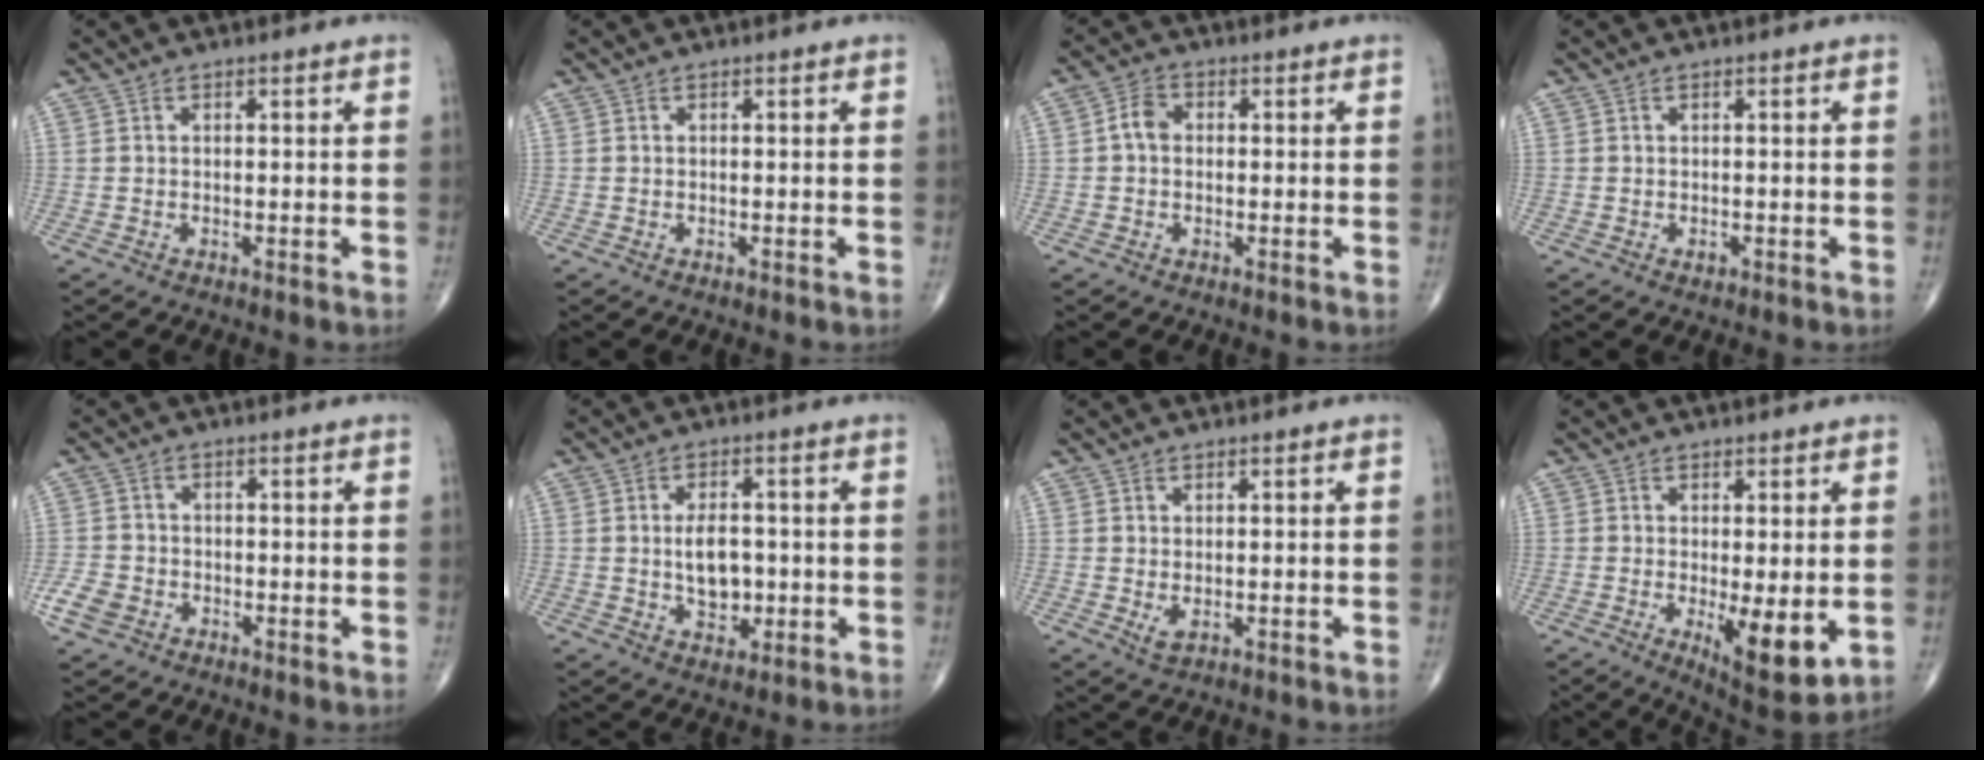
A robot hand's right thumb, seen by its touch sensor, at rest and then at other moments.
{"total": 0.0}
{"total": 3.5, "force": [0.0, 2.7, 2.3], "torque": [-0.037, 0.013, -0.007]}
{"total": 0.6, "force": [-0.2, 0.4, 0.4], "torque": [-0.002, 0.000, -0.004]}
{"total": 4.1, "force": [-1.9, 3.2, 1.7], "torque": [-0.031, 0.012, -0.036]}
{"total": 6.7, "force": [-0.3, 4.2, 5.2], "torque": [-0.069, -0.001, 0.000]}
{"total": 1.9, "force": [-0.1, 1.0, 1.6], "torque": [-0.028, -0.006, 0.004]}
{"total": 9.4, "force": [-1.7, 3.0, 8.7], "torque": [-0.124, -0.027, -0.018]}